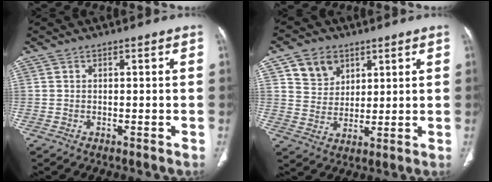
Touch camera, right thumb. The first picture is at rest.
{"total": 7.9, "force": [4.2, 6.2, 2.8], "torque": [-0.021, -0.021, 0.080]}